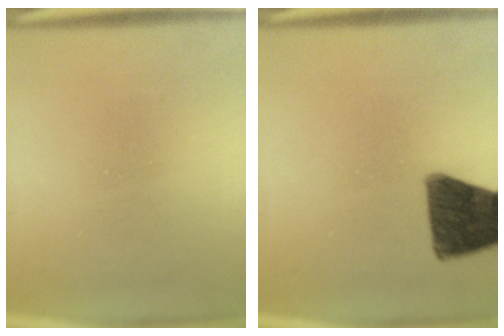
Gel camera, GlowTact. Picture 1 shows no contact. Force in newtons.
{"total": 13.2}